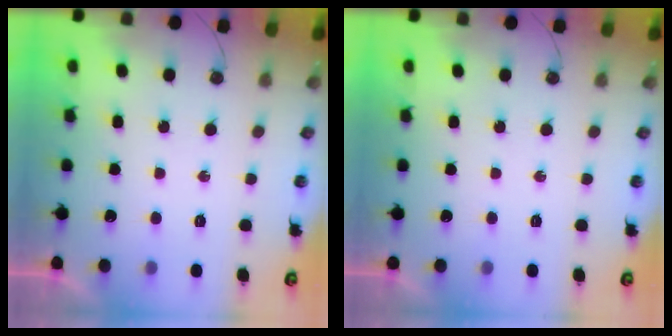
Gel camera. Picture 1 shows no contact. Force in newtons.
{"total": 0.0}